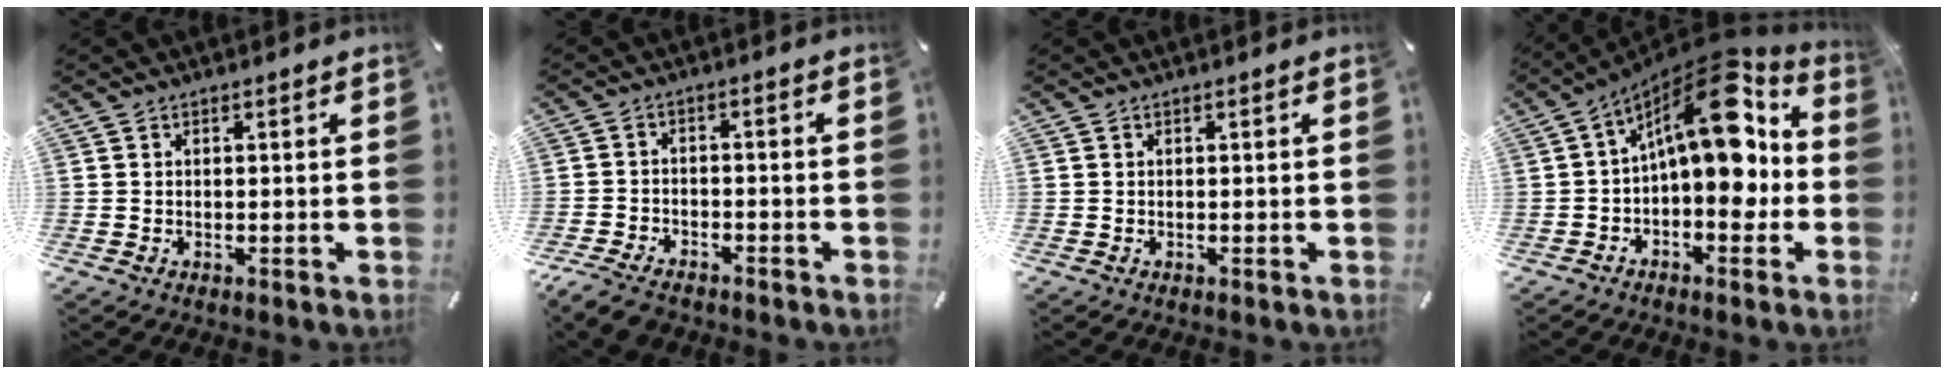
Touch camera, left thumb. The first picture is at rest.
{"total": 5.0, "force": [-4.1, 2.1, 1.8], "torque": [-0.047, 0.017, -0.082]}
{"total": 0.0}
{"total": 17.0, "force": [5.3, 8.2, 13.9], "torque": [-0.205, -0.049, 0.084]}